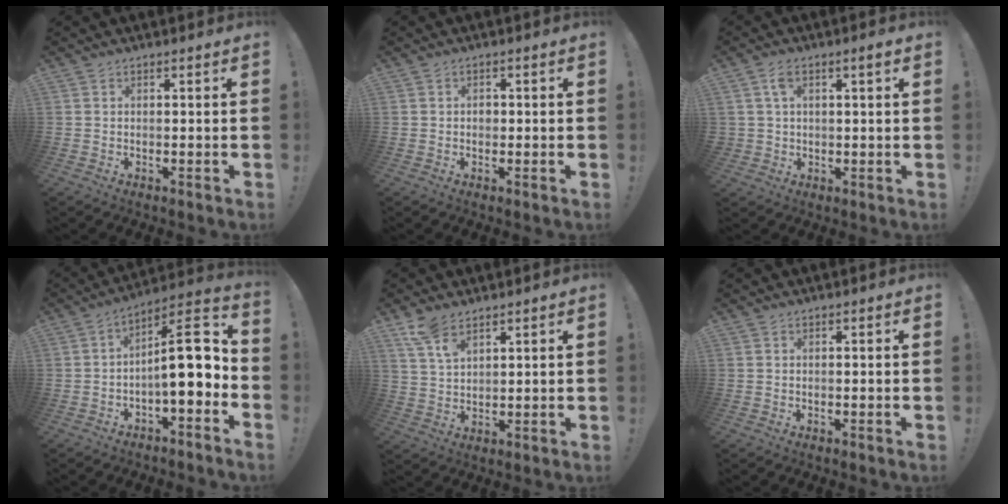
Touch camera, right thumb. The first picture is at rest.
{"total": 1.5, "force": [-0.5, 1.2, 0.8], "torque": [-0.016, 0.008, -0.009]}
{"total": 4.5, "force": [1.5, 2.3, 3.5], "torque": [-0.053, 0.001, 0.026]}
{"total": 14.4, "force": [-0.4, 5.1, 13.5], "torque": [-0.193, 0.014, -0.006]}
{"total": 6.9, "force": [5.0, 2.9, 3.7], "torque": [-0.075, -0.023, 0.096]}
{"total": 0.0}